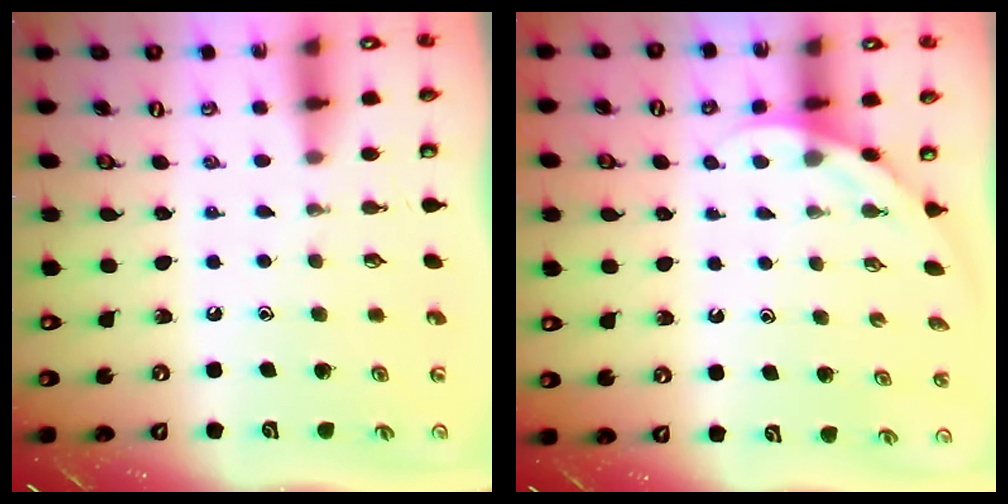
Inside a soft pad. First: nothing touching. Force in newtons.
{"total": 2.6, "press": 2.6, "slide": 0.1}